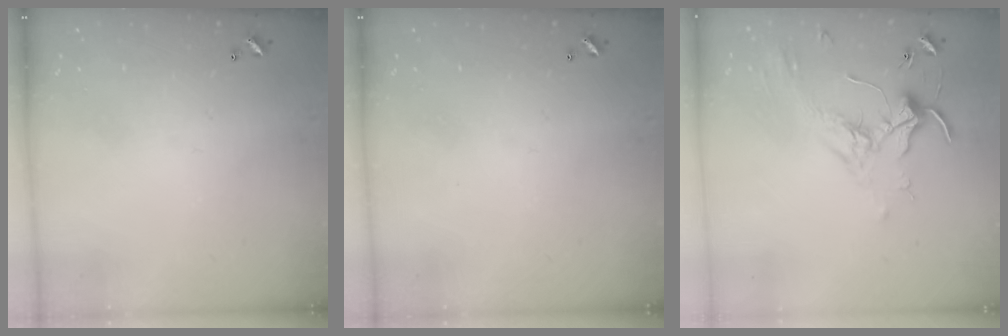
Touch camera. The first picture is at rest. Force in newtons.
{"total": 0.0}
{"total": 1.8, "press": 1.8, "slide": 0.4}